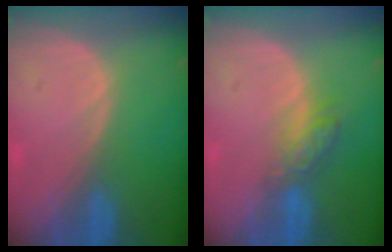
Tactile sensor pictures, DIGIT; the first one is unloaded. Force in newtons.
{"total": 4.7, "press": 4.2, "slide": 2.1}